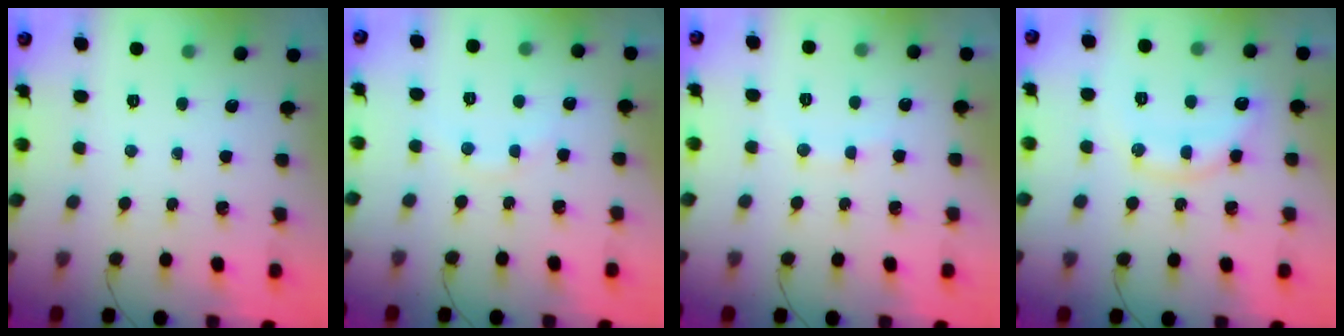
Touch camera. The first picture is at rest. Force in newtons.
{"total": 6.6, "press": 6.5, "slide": 1.2}
{"total": 3.3, "press": 3.2, "slide": 0.9}
{"total": 12.5, "press": 12.5, "slide": 0.6}